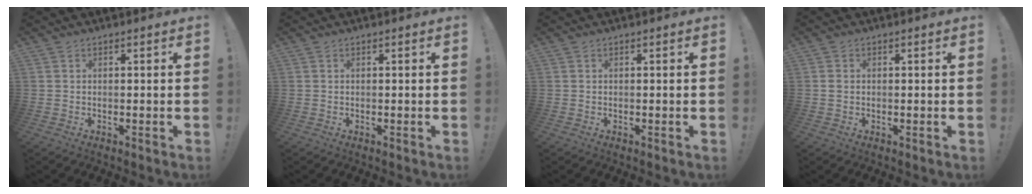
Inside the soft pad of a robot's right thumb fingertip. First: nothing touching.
{"total": 0.0}
{"total": 0.0}
{"total": 1.2, "force": [0.1, 1.0, 0.7], "torque": [-0.014, 0.005, 0.001]}